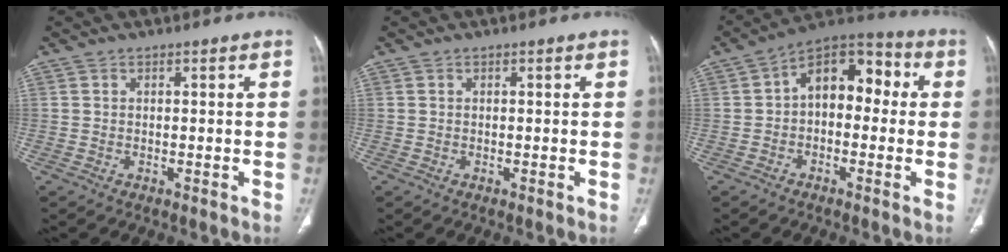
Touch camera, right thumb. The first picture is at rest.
{"total": 0.0}
{"total": 12.0, "force": [0.9, 7.7, 9.2], "torque": [-0.097, 0.043, -0.004]}